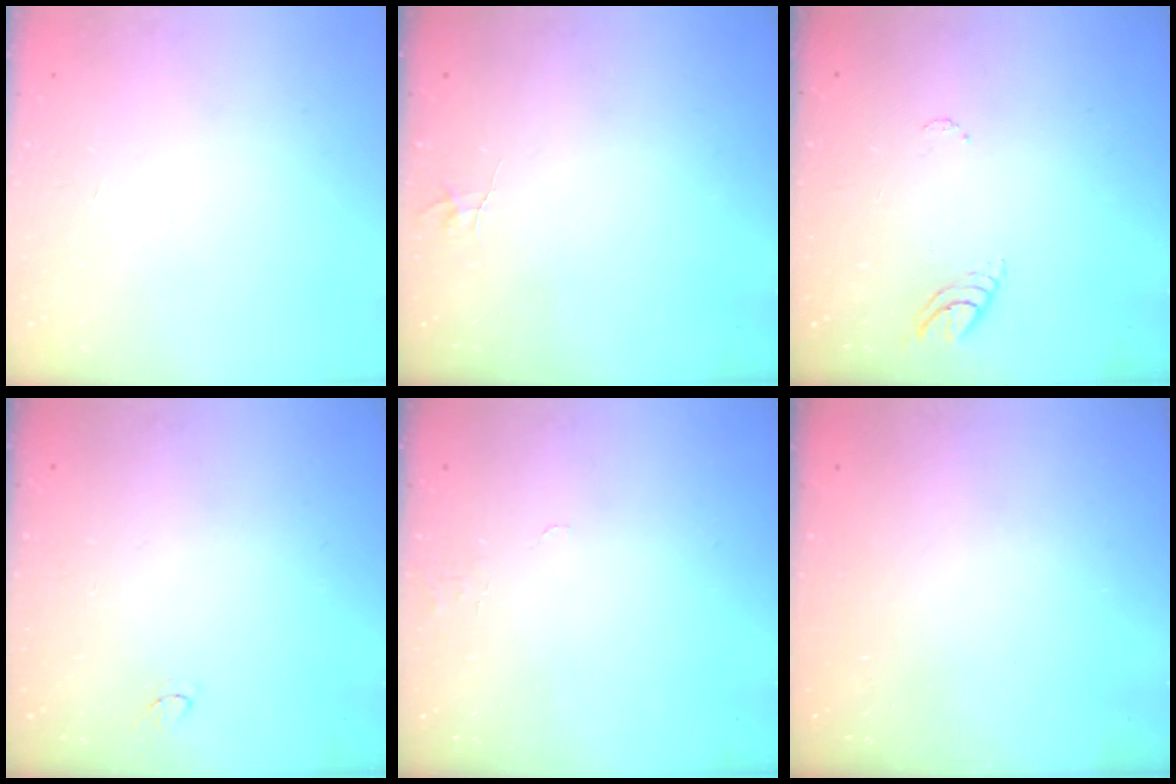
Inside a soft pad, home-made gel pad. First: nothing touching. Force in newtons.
{"total": 3.0, "press": 3.0, "slide": 0.4}
{"total": 3.7, "press": 3.6, "slide": 0.4}
{"total": 2.9, "press": 2.9, "slide": 0.3}
{"total": 4.3, "press": 4.3, "slide": 0.3}
{"total": 0.0}